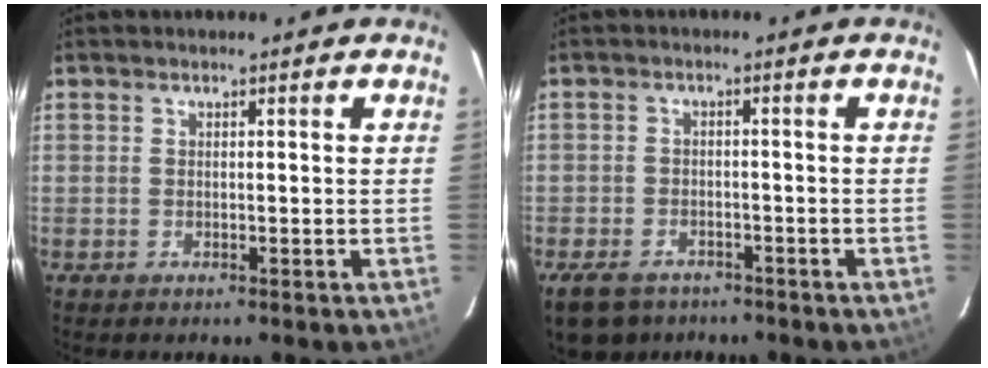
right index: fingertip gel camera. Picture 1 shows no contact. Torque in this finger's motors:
{"motor_torque": [1.33, -0.81, 0.26, 0.04]}